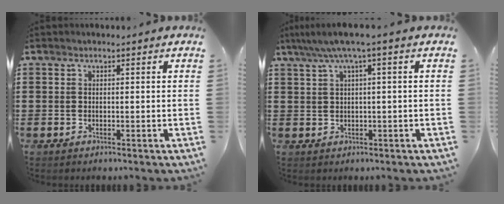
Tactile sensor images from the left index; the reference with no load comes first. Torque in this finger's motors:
{"motor_torque": [1.01, -0.90, 0.49, 0.14]}